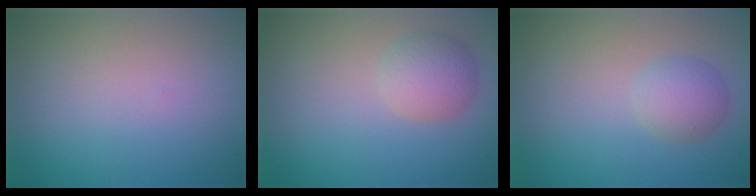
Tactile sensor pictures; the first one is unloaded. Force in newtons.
{"total": 2.8, "press": 2.8, "slide": 0.1}
{"total": 2.4, "press": 2.4, "slide": 0.0}